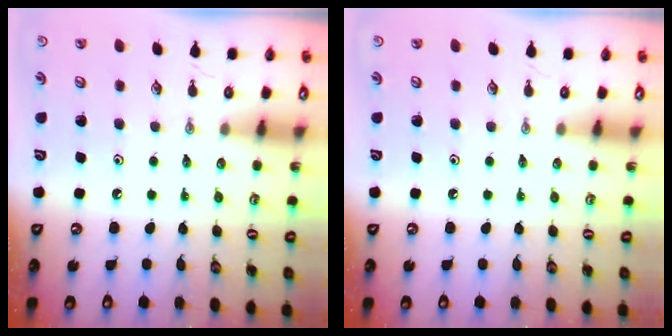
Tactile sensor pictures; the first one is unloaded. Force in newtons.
{"total": 0.0}